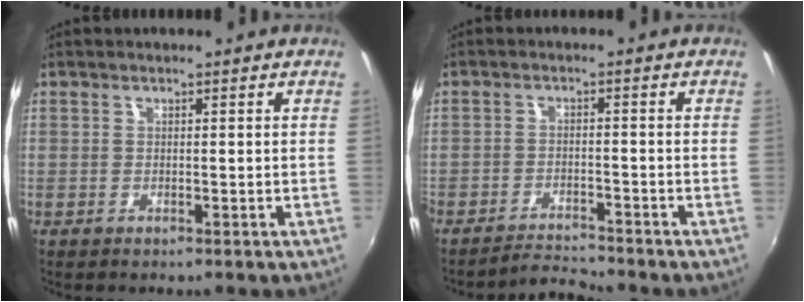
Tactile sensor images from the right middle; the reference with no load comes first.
{"total": 4.7, "force": [-4.7, -0.4, 0.2], "torque": [-0.025, -0.001, -0.084]}